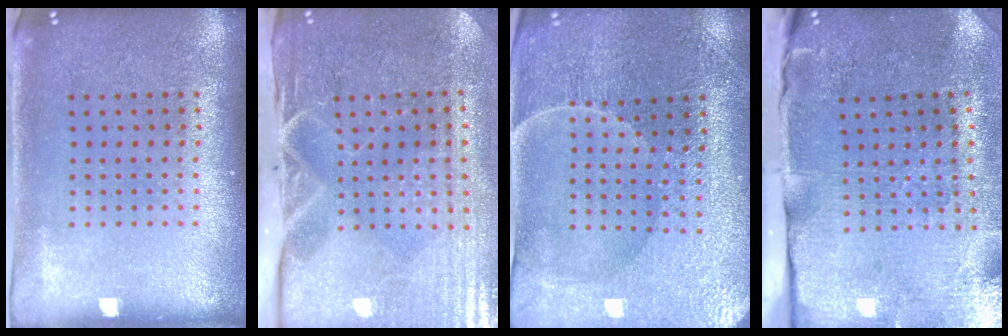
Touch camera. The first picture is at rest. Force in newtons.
{"total": 4.8, "press": 4.1, "slide": 2.6}
{"total": 1.9, "press": 1.9, "slide": 0.2}
{"total": 4.8, "press": 3.9, "slide": 2.9}